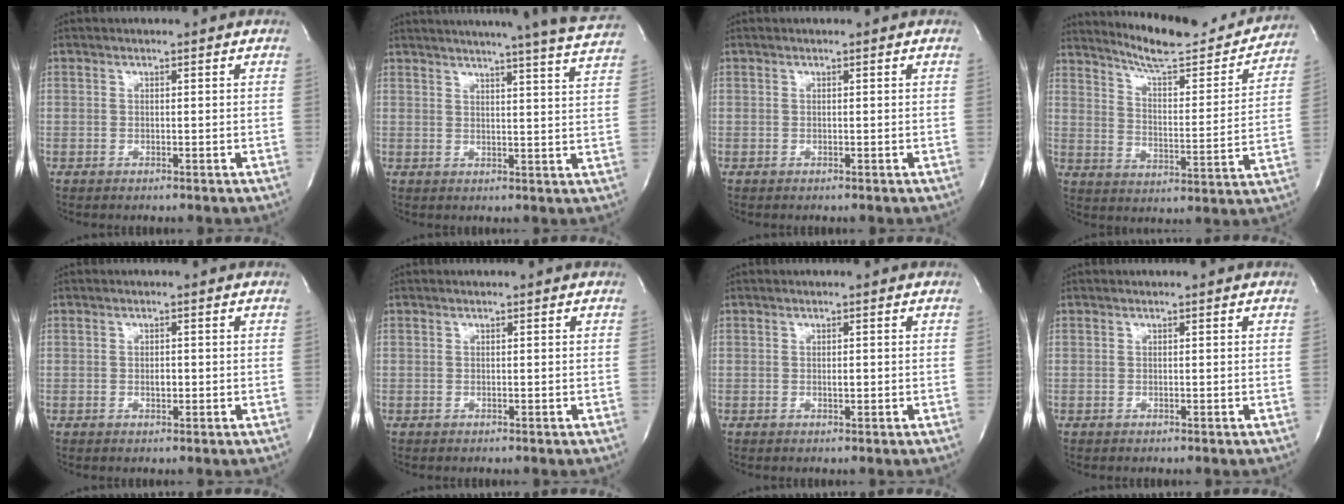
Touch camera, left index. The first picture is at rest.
{"total": 20.6, "force": [19.0, -1.3, 7.9], "torque": [-0.122, -0.048, 0.226]}
{"total": 0.0}
{"total": 18.8, "force": [17.4, 2.6, 6.8], "torque": [-0.099, -0.026, 0.240]}
{"total": 1.2, "force": [-0.2, 0.6, 1.0], "torque": [-0.020, 0.000, -0.002]}
{"total": 0.0}
{"total": 0.7, "force": [-0.1, 0.2, 0.6], "torque": [-0.014, -0.001, -0.001]}
{"total": 0.0}